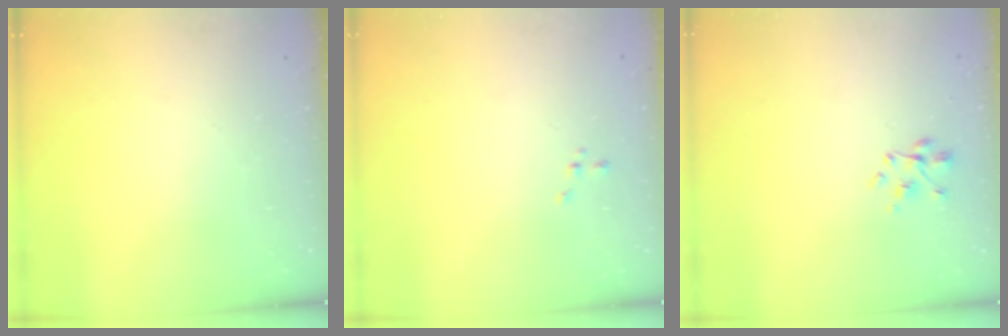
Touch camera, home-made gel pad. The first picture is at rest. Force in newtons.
{"total": 0.5, "press": 0.5, "slide": 0.0}
{"total": 2.4, "press": 2.3, "slide": 0.8}